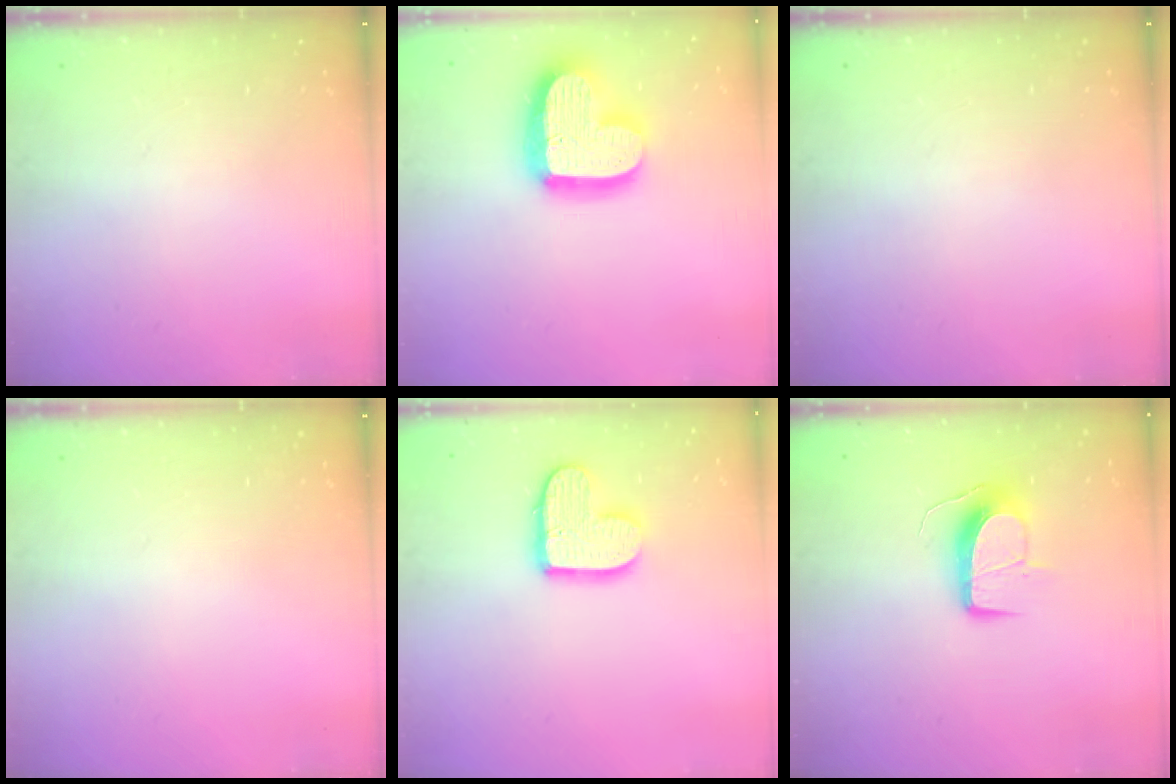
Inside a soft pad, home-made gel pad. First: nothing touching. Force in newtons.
{"total": 19.2, "press": 19.1, "slide": 1.4}
{"total": 0.0}
{"total": 0.0}
{"total": 12.2, "press": 12.2, "slide": 0.8}
{"total": 10.7, "press": 10.7, "slide": 0.4}